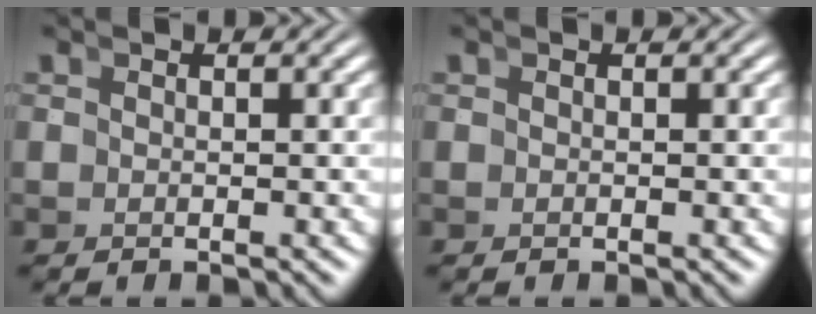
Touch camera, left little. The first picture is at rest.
{"total": 0.0}